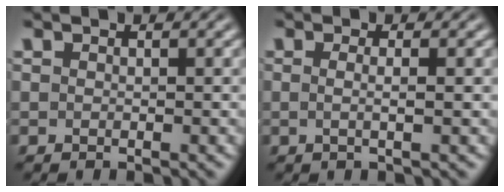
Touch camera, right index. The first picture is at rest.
{"total": 1.5, "force": [-0.3, -0.8, 1.2], "torque": [-0.027, -0.010, 0.001]}